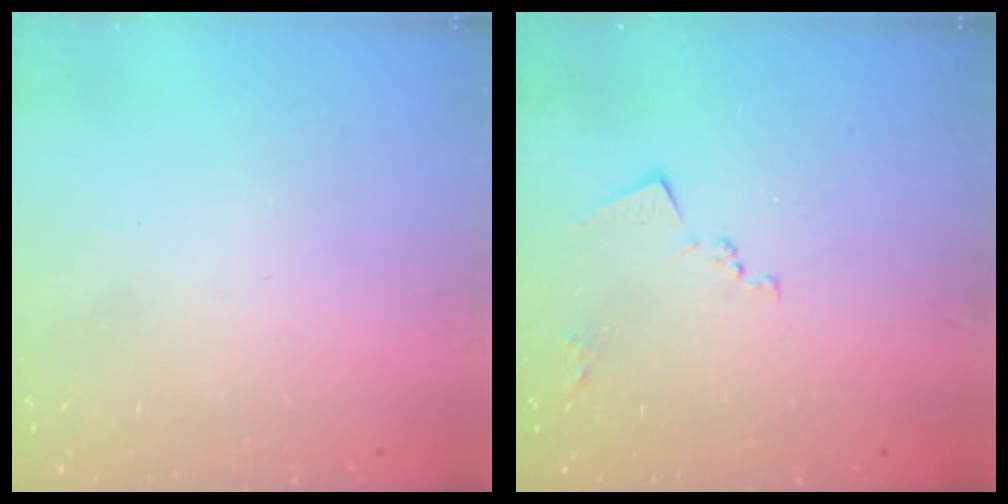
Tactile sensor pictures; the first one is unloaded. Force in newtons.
{"total": 8.4, "press": 8.3, "slide": 0.9}